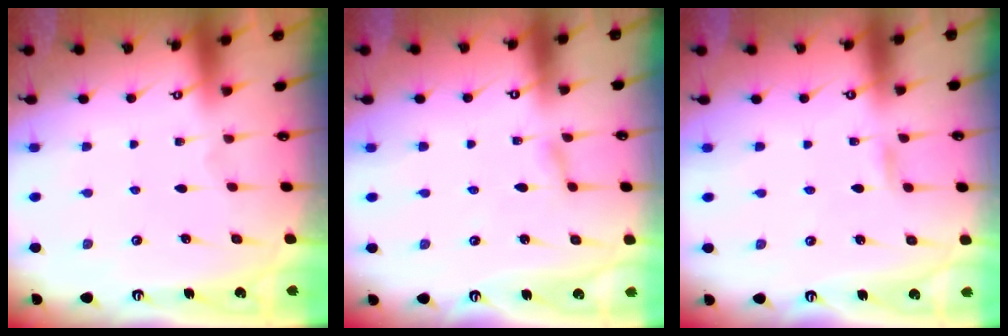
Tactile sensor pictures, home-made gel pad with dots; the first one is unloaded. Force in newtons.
{"total": 2.0, "press": 1.9, "slide": 0.3}
{"total": 2.8, "press": 2.8, "slide": 0.2}